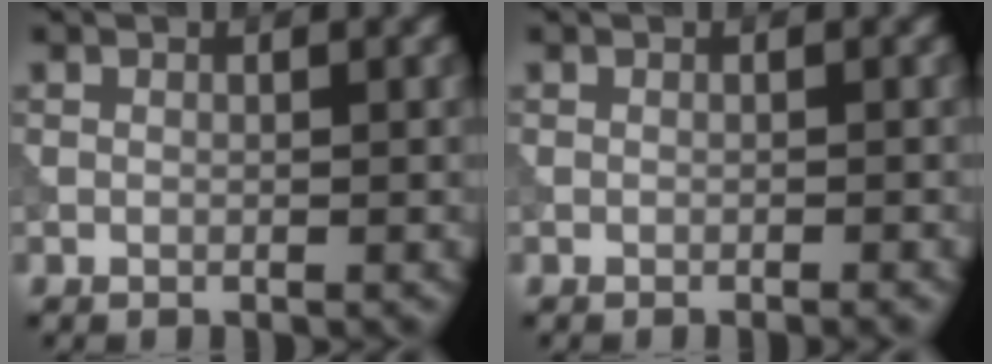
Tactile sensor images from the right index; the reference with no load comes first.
{"total": 0.7, "force": [-0.2, 0.4, 0.6], "torque": [-0.002, -0.003, -0.009]}